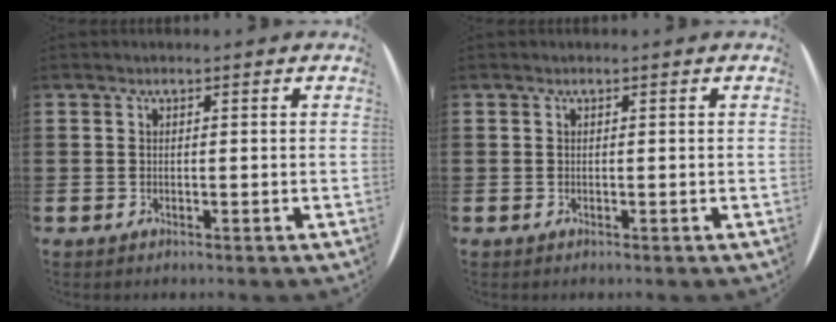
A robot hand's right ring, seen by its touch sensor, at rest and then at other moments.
{"total": 0.0}